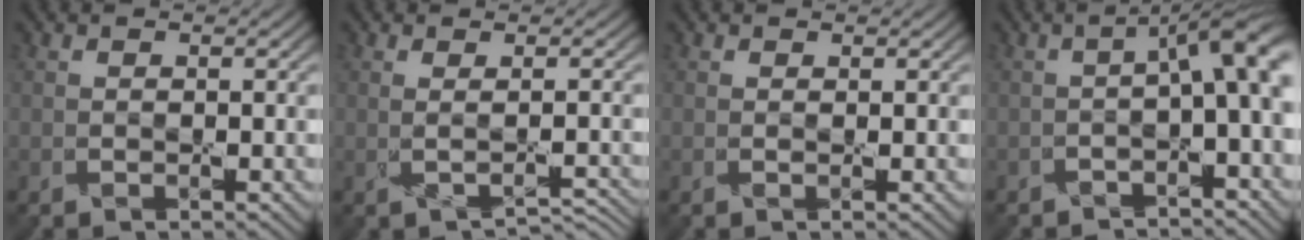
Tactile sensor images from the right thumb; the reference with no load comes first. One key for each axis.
{"total": 1.9, "fx": -0.5, "fy": 0.3, "fz": 1.8, "tx": -0.035, "ty": -0.001, "tz": -0.007}
{"total": 0.0}
{"total": 6.0, "fx": -0.7, "fy": 1.4, "fz": 5.8, "tx": -0.080, "ty": 0.008, "tz": -0.019}